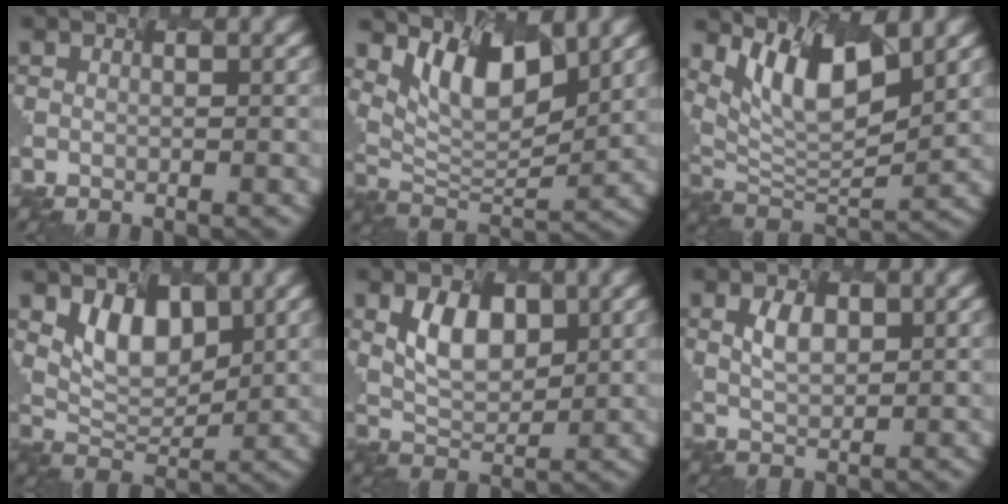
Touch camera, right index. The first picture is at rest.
{"total": 5.4, "force": [3.1, 2.3, 3.8], "torque": [-0.079, -0.016, 0.070]}
{"total": 6.4, "force": [3.3, 2.1, 5.0], "torque": [-0.108, -0.013, 0.077]}
{"total": 3.3, "force": [1.2, 2.1, 2.3], "torque": [-0.050, -0.009, 0.038]}
{"total": 3.3, "force": [0.6, 2.1, 2.5], "torque": [-0.060, -0.003, 0.026]}
{"total": 1.5, "force": [0.2, 1.0, 1.2], "torque": [-0.036, -0.002, 0.018]}